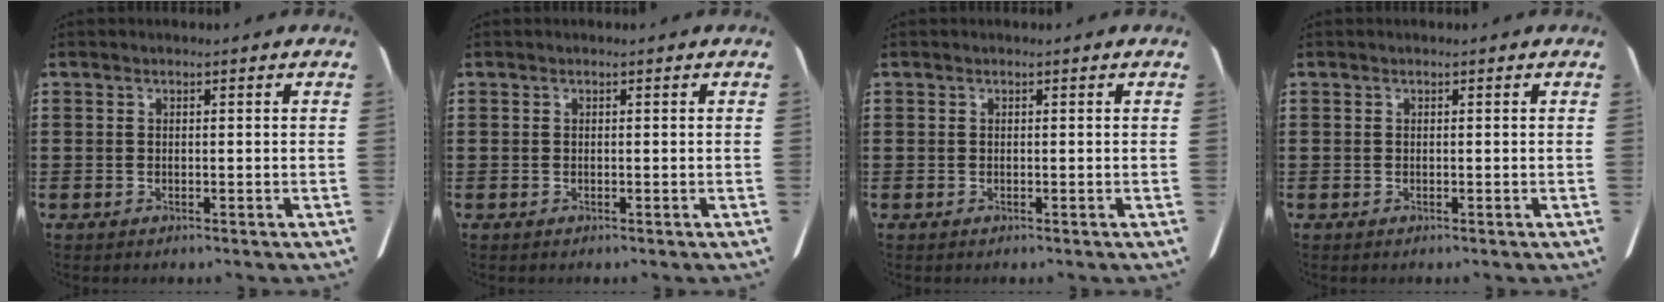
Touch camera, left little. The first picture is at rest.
{"total": 0.0}
{"total": 0.0}
{"total": 0.0}